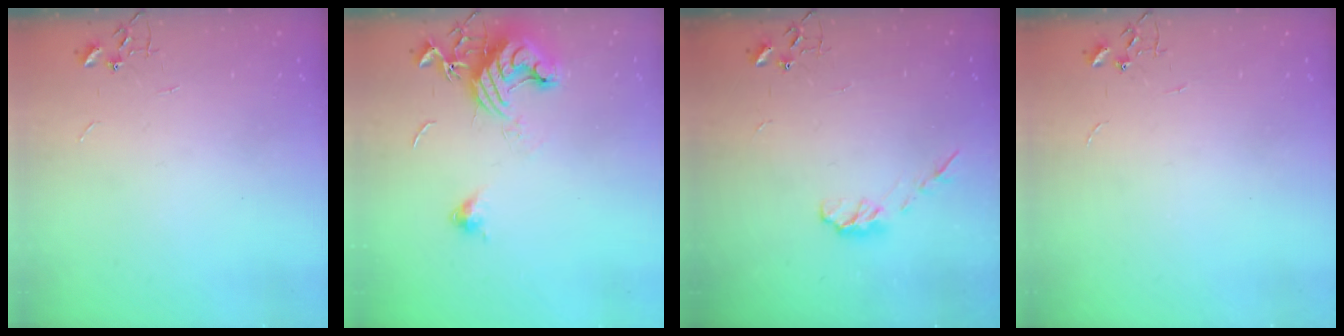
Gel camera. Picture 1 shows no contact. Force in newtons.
{"total": 12.3, "press": 12.2, "slide": 1.5}
{"total": 5.8, "press": 5.8, "slide": 0.7}
{"total": 0.0}